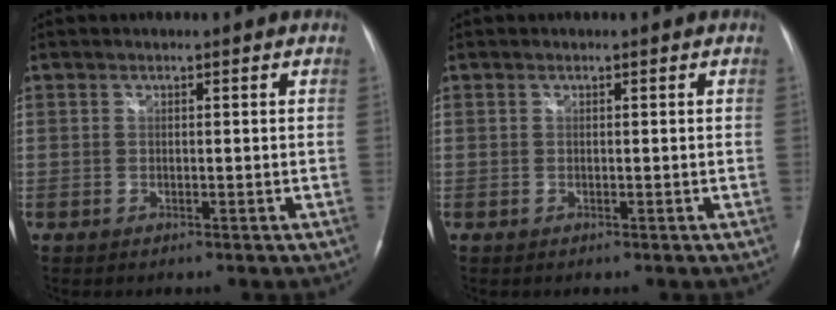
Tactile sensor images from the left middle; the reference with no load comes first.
{"total": 0.0}